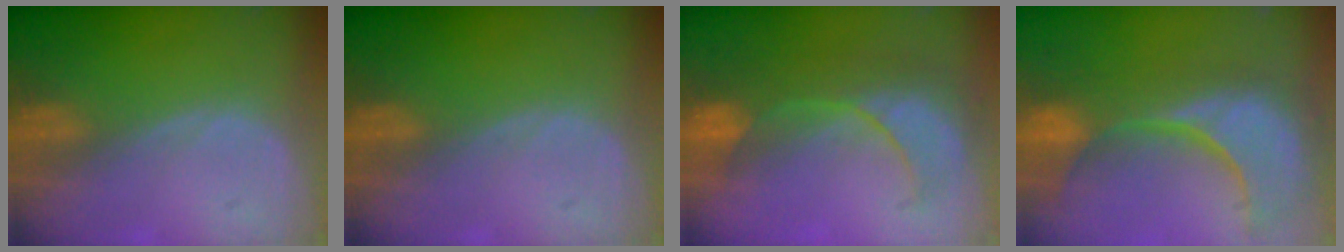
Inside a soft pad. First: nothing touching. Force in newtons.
{"total": 0.0}
{"total": 8.4, "press": 8.3, "slide": 1.3}
{"total": 15.2, "press": 12.2, "slide": 9.1}